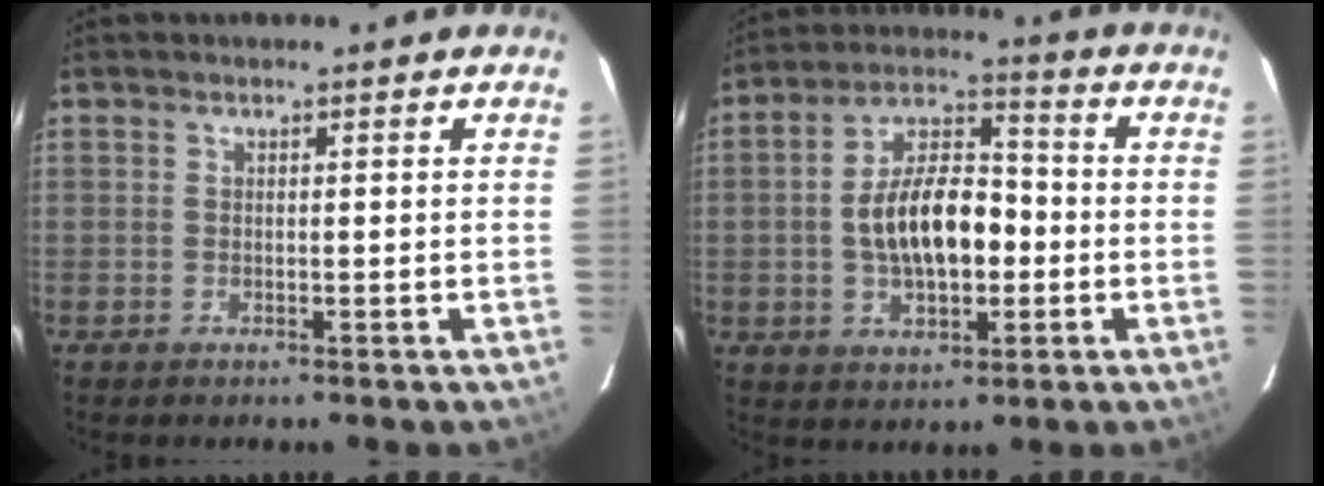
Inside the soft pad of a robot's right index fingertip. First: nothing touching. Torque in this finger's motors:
{"motor_torque": [0.57, -0.08, 0.88, 0.15]}